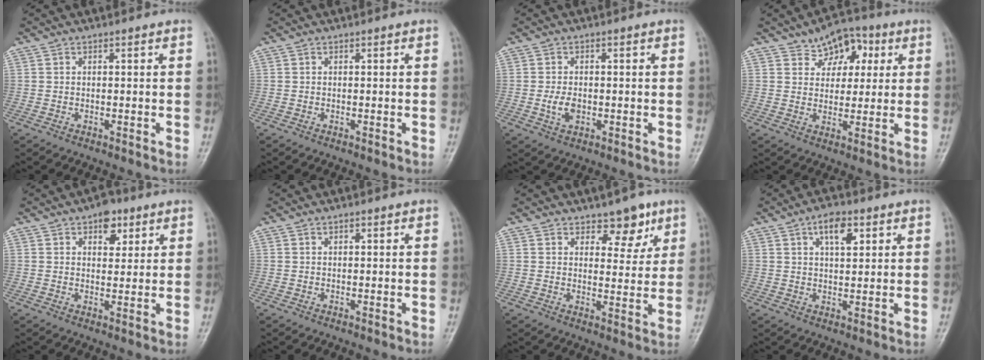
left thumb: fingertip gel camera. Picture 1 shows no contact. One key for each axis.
{"total": 0.0}
{"total": 3.4, "fx": -0.7, "fy": 2.2, "fz": 2.5, "tx": -0.042, "ty": -0.001, "tz": -0.011}
{"total": 8.8, "fx": 4.0, "fy": 6.1, "fz": 5.0, "tx": -0.026, "ty": -0.006, "tz": 0.053}
{"total": 5.5, "fx": 3.0, "fy": 3.3, "fz": 3.2, "tx": -0.017, "ty": -0.010, "tz": 0.038}
{"total": 0.6, "fx": 0.4, "fy": 0.3, "fz": 0.4, "tx": -0.005, "ty": -0.001, "tz": 0.006}
{"total": 5.9, "fx": 4.0, "fy": 3.3, "fz": 2.9, "tx": -0.005, "ty": -0.025, "tz": 0.056}
{"total": 5.9, "fx": 2.7, "fy": 2.7, "fz": 4.4, "tx": -0.062, "ty": -0.006, "tz": 0.042}